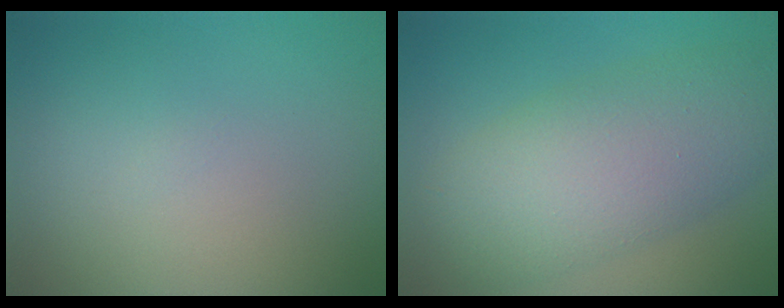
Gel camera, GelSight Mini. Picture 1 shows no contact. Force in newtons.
{"total": 7.6, "press": 7.6, "slide": 0.3}